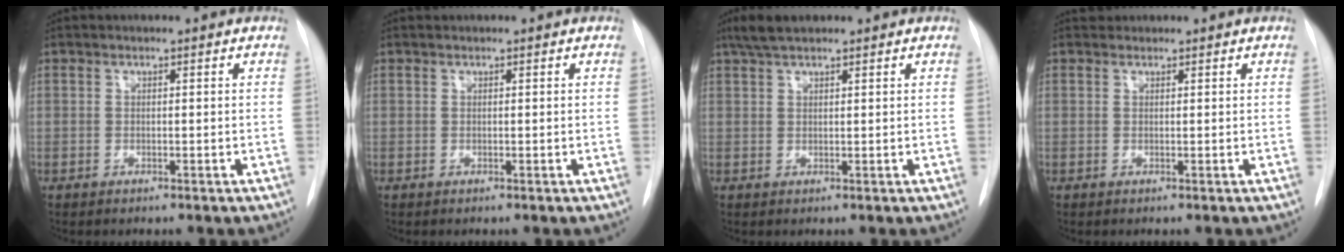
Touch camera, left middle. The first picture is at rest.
{"total": 0.0}
{"total": 3.7, "force": [2.9, 0.9, 2.1], "torque": [-0.047, 0.012, 0.055]}
{"total": 0.9, "force": [0.8, 0.3, -0.2], "torque": [0.001, 0.010, 0.013]}